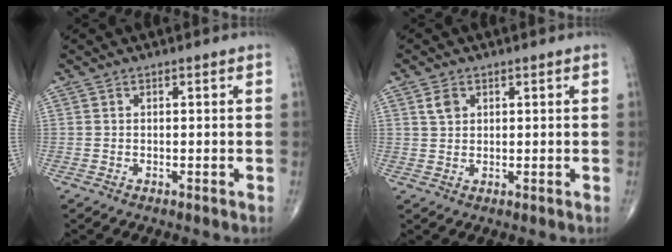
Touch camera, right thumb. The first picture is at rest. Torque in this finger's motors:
{"motor_torque": [-0.44, 0.32, 0.03, -0.01, 0.00]}